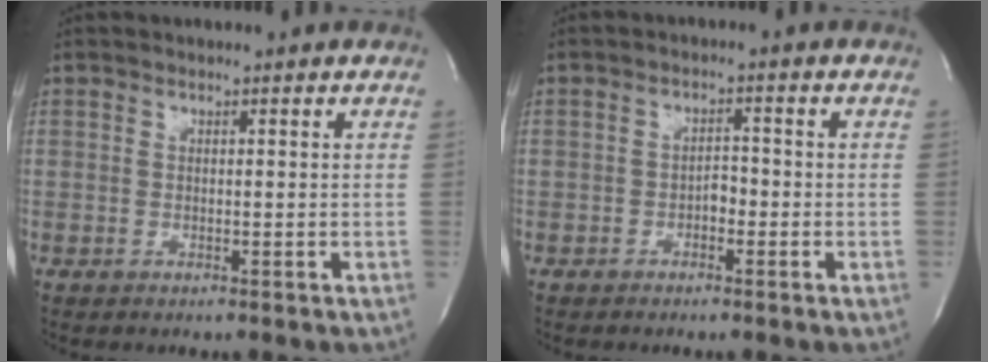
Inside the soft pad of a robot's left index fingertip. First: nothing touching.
{"total": 2.1, "force": [-1.1, 1.0, 1.4], "torque": [-0.016, 0.005, -0.020]}